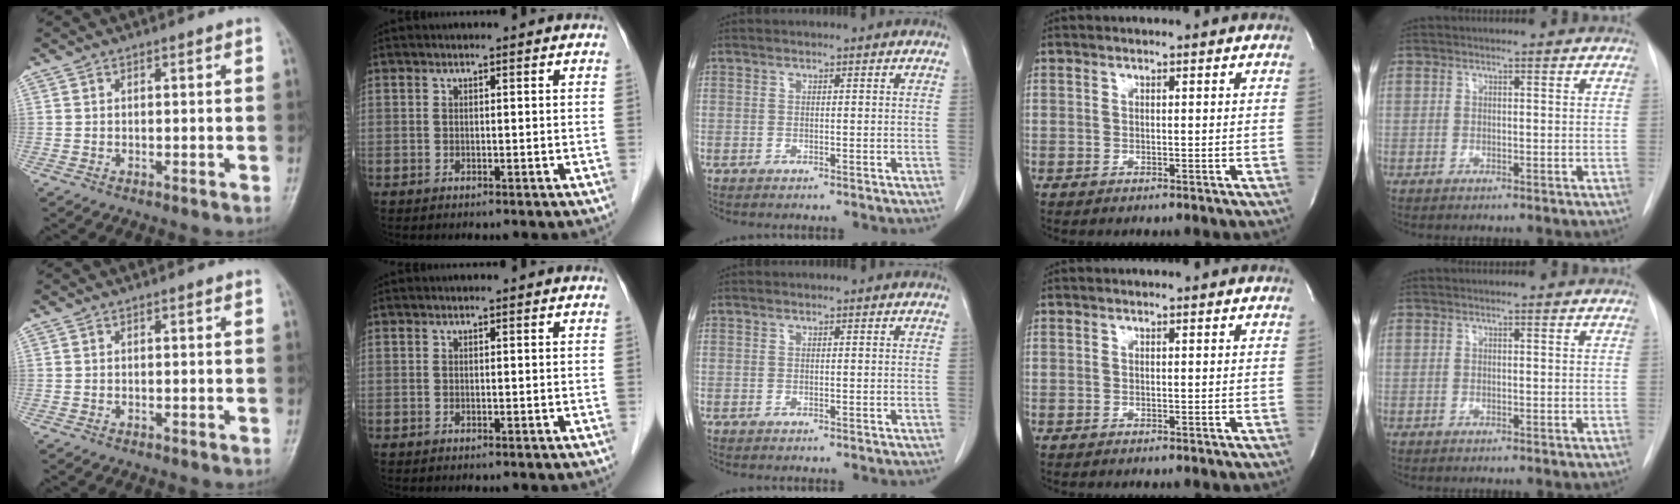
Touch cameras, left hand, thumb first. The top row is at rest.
{}